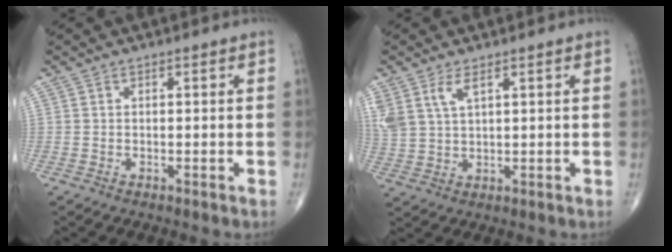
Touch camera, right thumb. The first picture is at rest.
{"total": 6.2, "force": [3.4, 2.8, 4.3], "torque": [-0.100, -0.007, 0.076]}